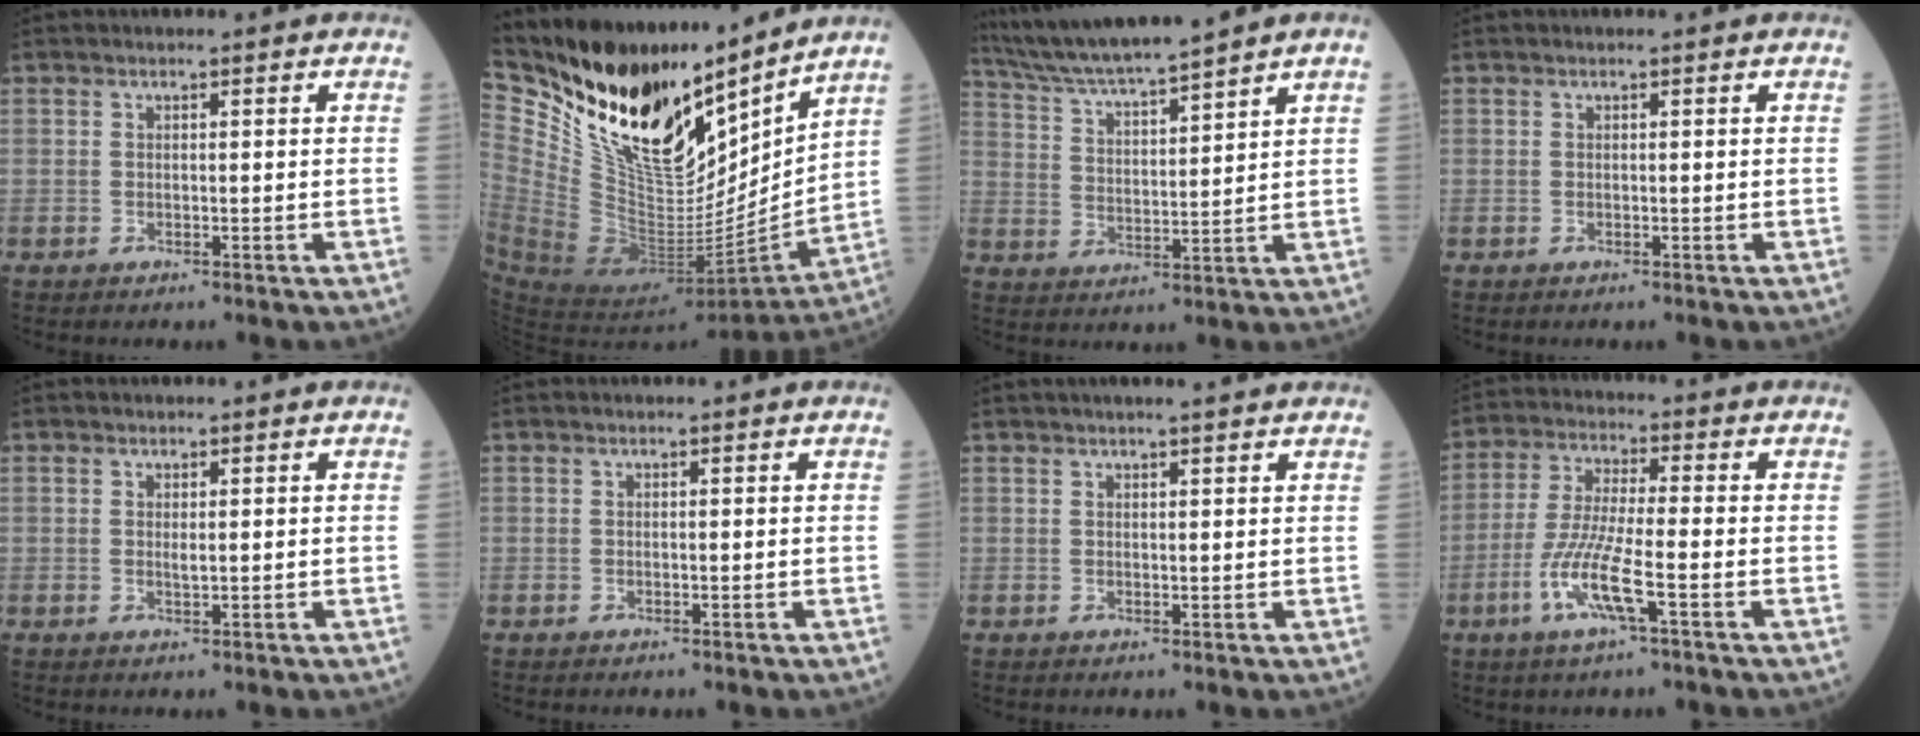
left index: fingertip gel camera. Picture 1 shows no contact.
{"total": 24.8, "force": [20.4, 7.6, 12.0], "torque": [-0.240, -0.032, 0.362]}
{"total": 11.4, "force": [10.3, -1.3, 4.8], "torque": [-0.091, 0.010, 0.189]}
{"total": 0.0}
{"total": 0.8, "force": [0.1, 0.2, 0.7], "torque": [-0.016, -0.003, 0.003]}
{"total": 0.0}
{"total": 4.7, "force": [4.0, 0.0, 2.4], "torque": [-0.032, 0.021, 0.050]}
{"total": 8.7, "force": [-3.6, 0.4, 7.9], "torque": [-0.169, -0.009, -0.072]}